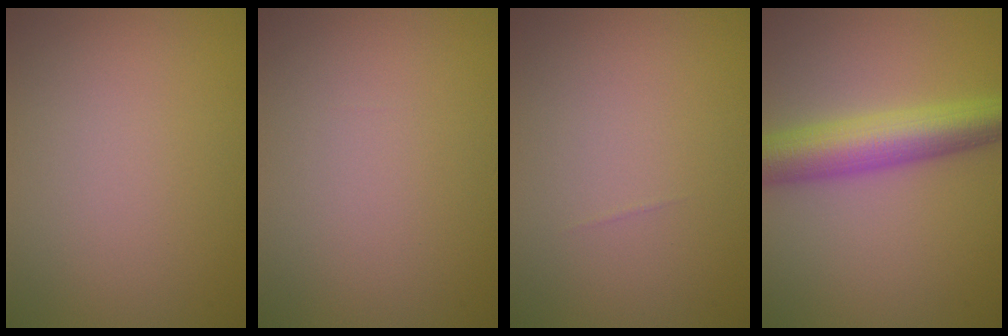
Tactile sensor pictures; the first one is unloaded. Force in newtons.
{"total": 0.0}
{"total": 0.0}
{"total": 6.8, "press": 6.8, "slide": 0.1}